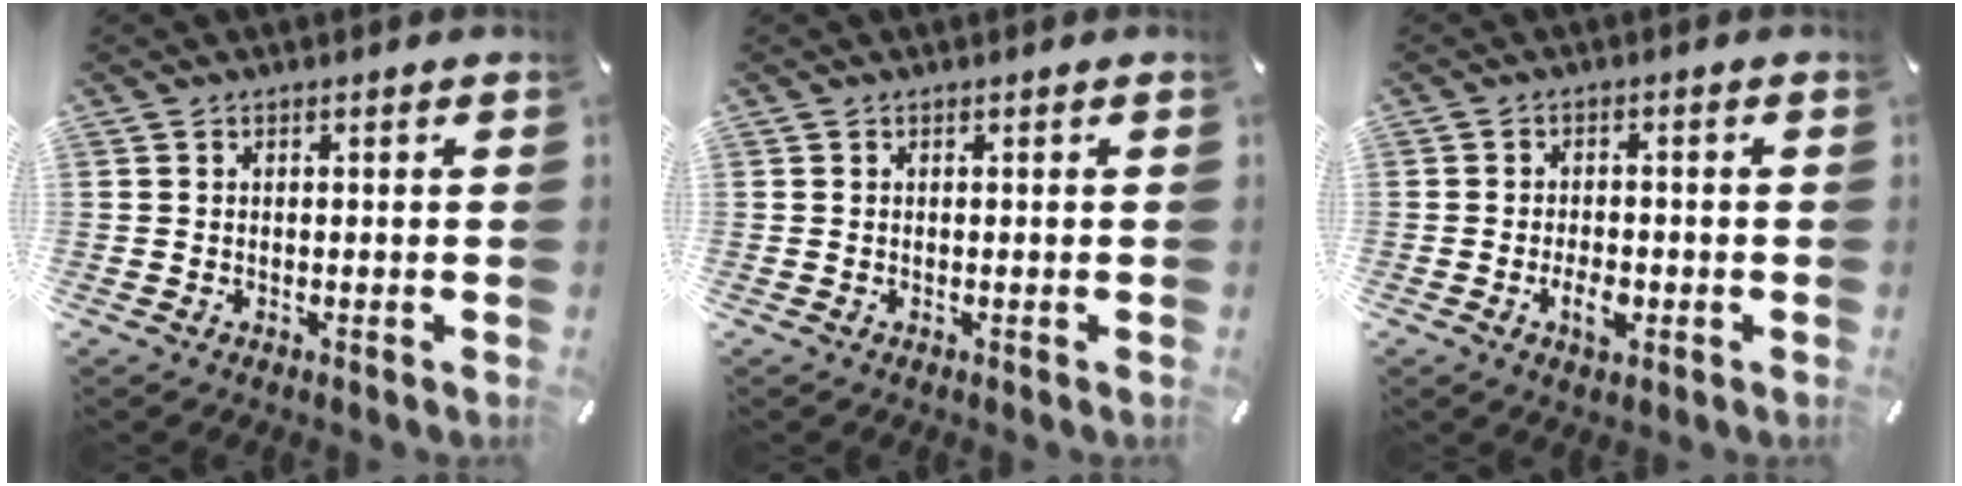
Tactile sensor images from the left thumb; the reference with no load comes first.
{"total": 0.0}
{"total": 4.9, "force": [-1.7, 2.7, 3.7], "torque": [-0.073, 0.005, -0.030]}